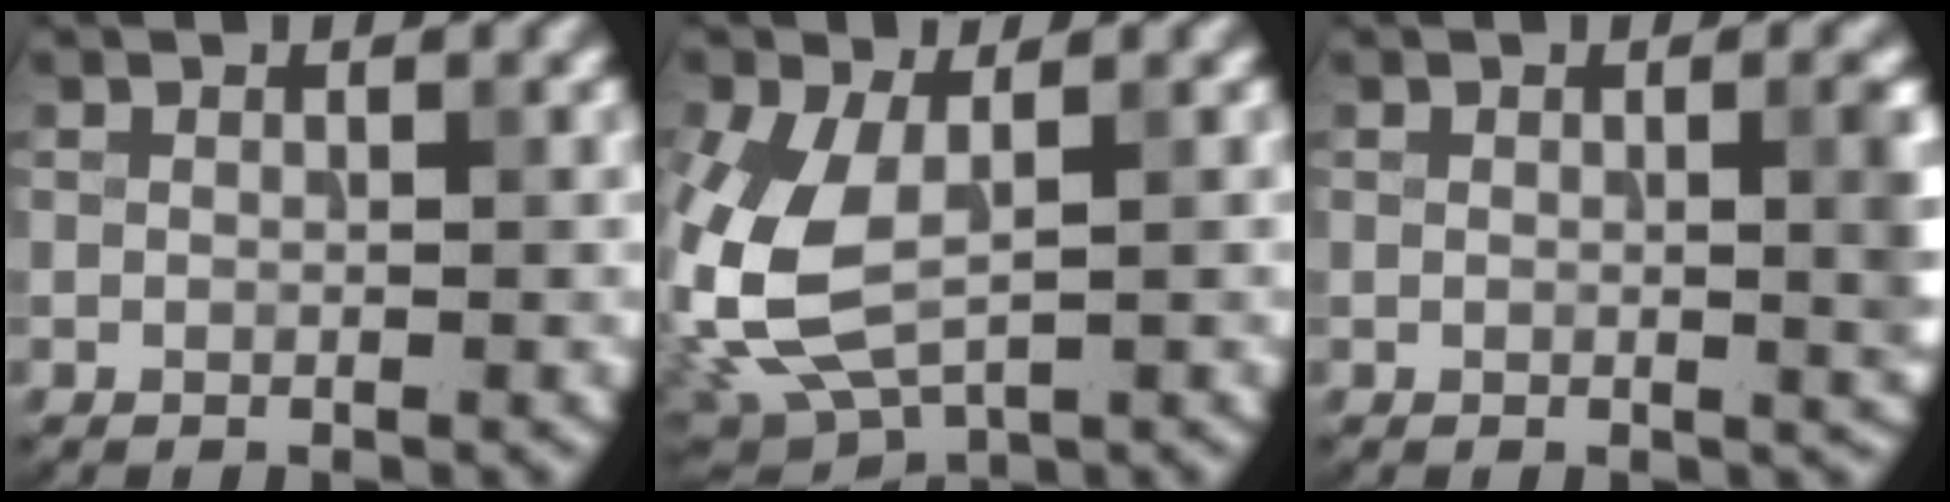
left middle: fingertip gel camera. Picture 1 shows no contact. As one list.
[{"total": 8.2, "force": [-0.3, 4.7, 6.8], "torque": [-0.168, -0.012, -0.004]}, {"total": 2.6, "force": [0.2, 0.6, 2.5], "torque": [-0.032, 0.000, 0.001]}]